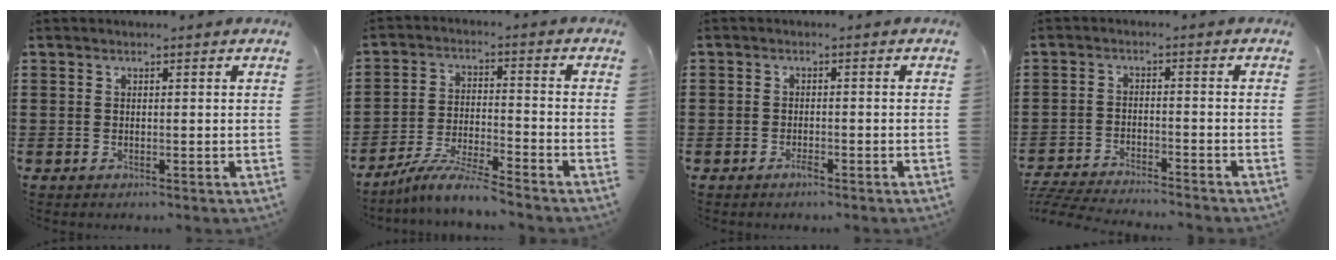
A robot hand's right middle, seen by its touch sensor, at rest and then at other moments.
{"total": 6.4, "force": [-6.0, -0.1, 2.5], "torque": [-0.058, -0.009, -0.116]}
{"total": 1.2, "force": [-1.0, 0.5, 0.3], "torque": [-0.008, 0.000, -0.021]}
{"total": 4.6, "force": [-4.5, -0.1, 0.7], "torque": [-0.026, -0.005, -0.096]}